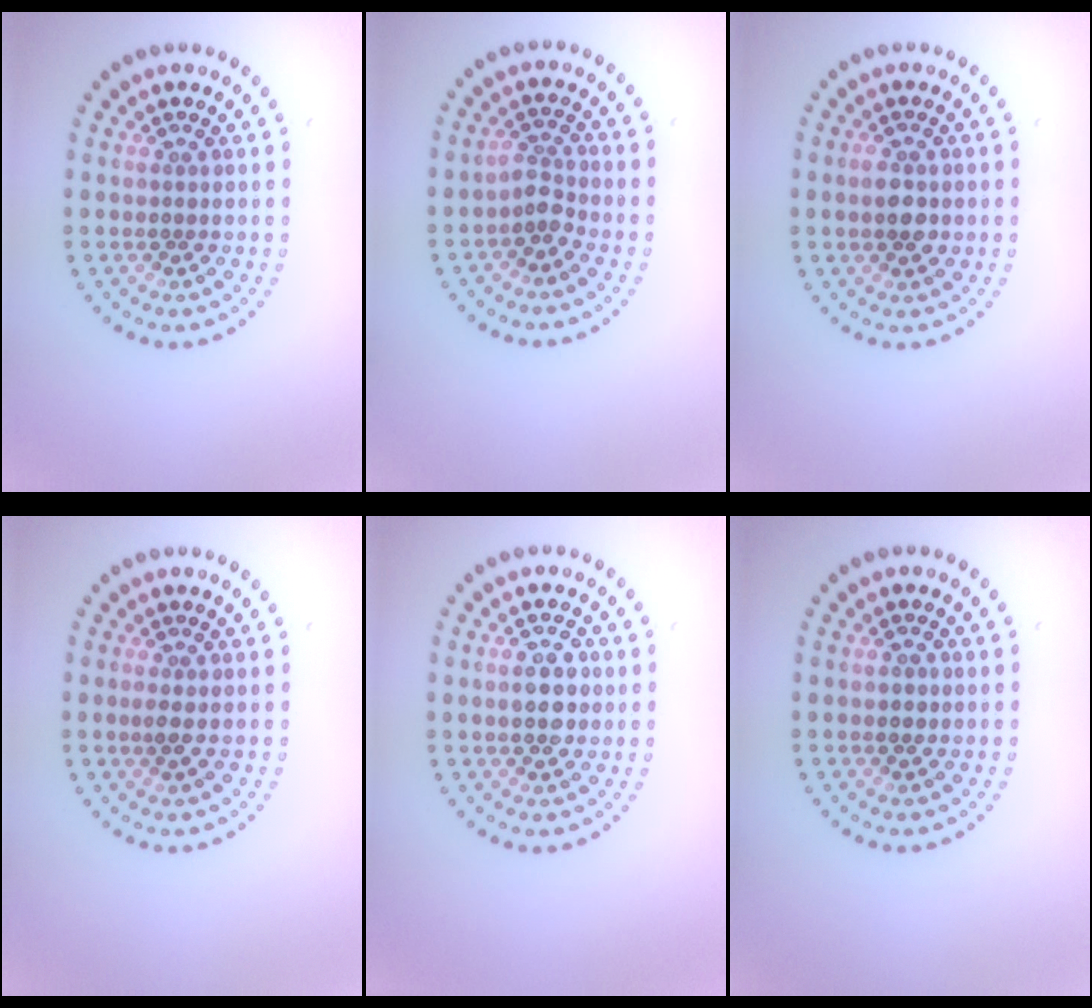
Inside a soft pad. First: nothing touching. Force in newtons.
{"total": 1.8, "press": 1.3, "slide": 1.3}
{"total": 2.5, "press": 2.5, "slide": 0.1}
{"total": 1.0, "press": 0.9, "slide": 0.4}
{"total": 2.6, "press": 2.6, "slide": 0.2}
{"total": 0.7, "press": 0.6, "slide": 0.3}